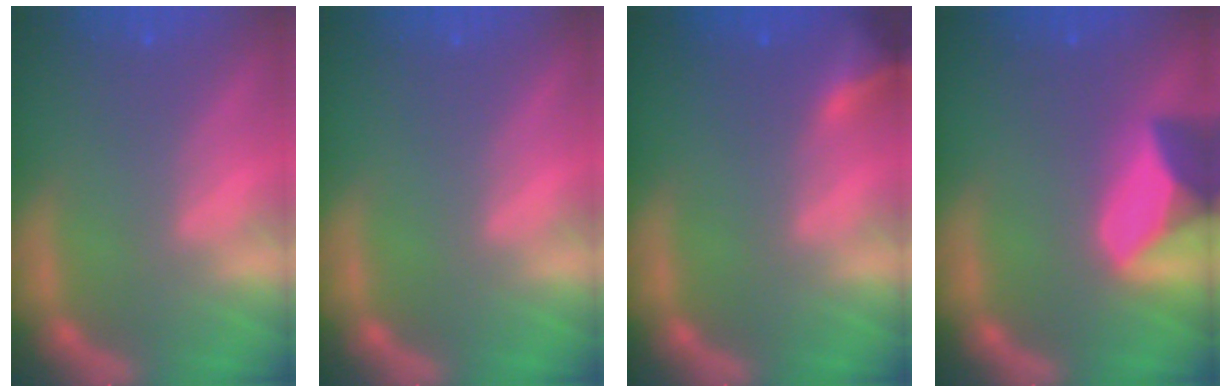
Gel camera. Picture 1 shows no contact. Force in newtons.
{"total": 0.0}
{"total": 2.9}
{"total": 8.9}